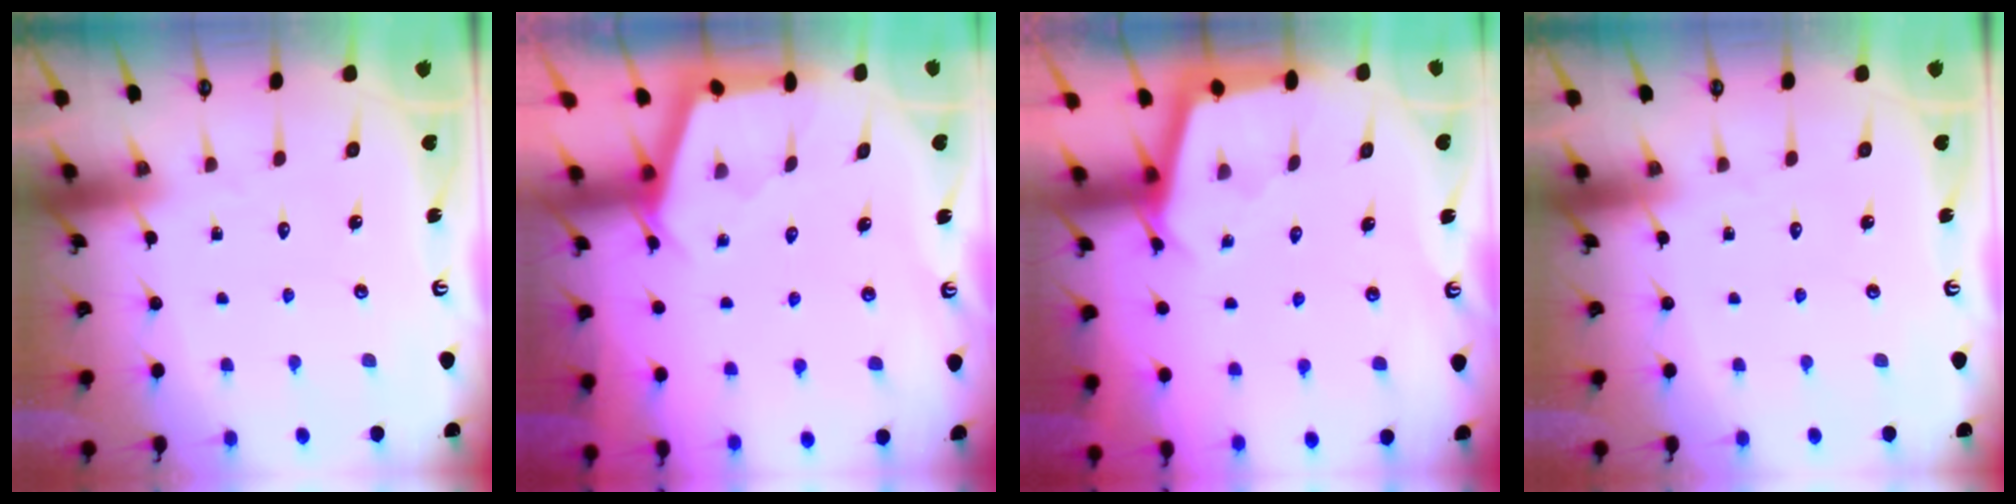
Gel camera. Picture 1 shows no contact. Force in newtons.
{"total": 2.8, "press": 2.8, "slide": 0.3}
{"total": 2.9, "press": 2.9, "slide": 0.3}
{"total": 0.0}